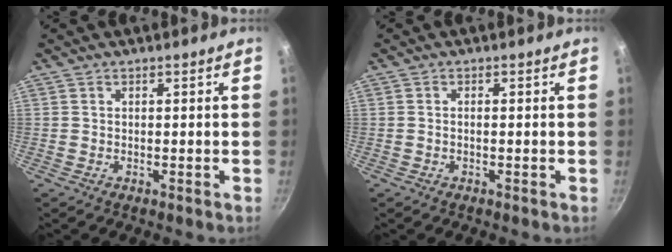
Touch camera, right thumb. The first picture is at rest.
{"total": 0.6, "force": [-0.2, 0.2, 0.6], "torque": [-0.015, 0.006, -0.005]}